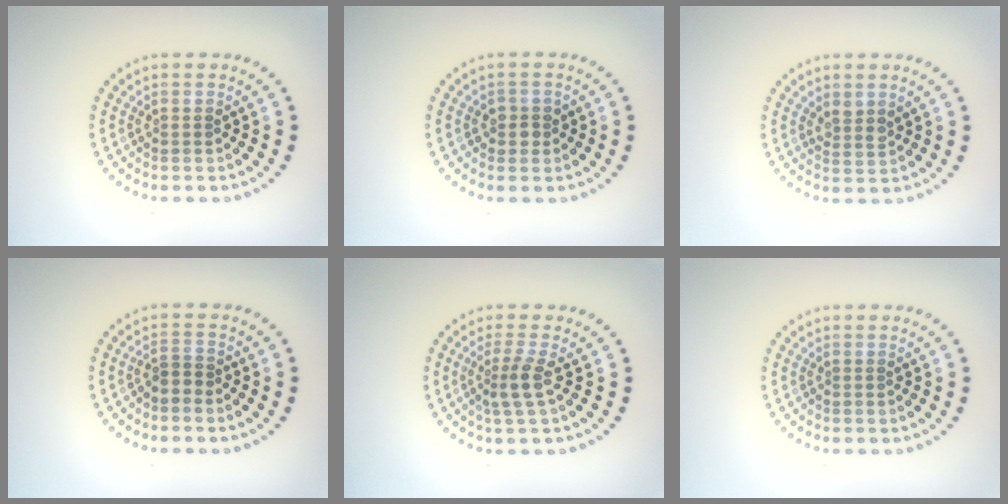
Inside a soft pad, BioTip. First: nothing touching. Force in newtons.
{"total": 1.4, "press": 1.3, "slide": 0.5}
{"total": 1.5, "press": 1.2, "slide": 0.8}
{"total": 1.0, "press": 0.7, "slide": 0.7}
{"total": 2.3, "press": 1.7, "slide": 1.5}
{"total": 0.0}